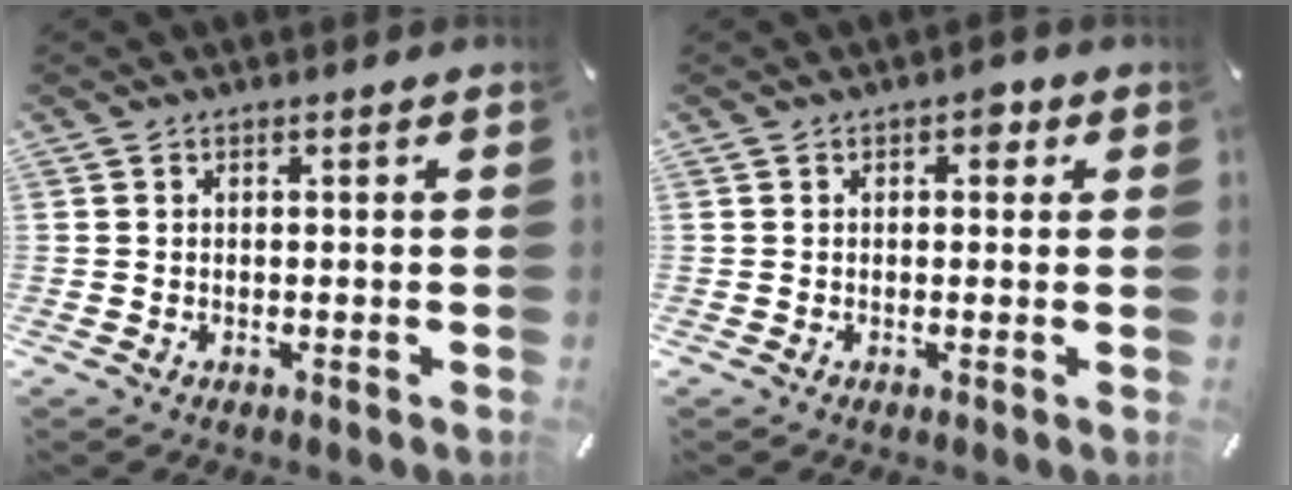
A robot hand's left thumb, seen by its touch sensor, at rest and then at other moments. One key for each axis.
{"total": 2.5, "fx": 0.8, "fy": 1.7, "fz": 1.7, "tx": -0.014, "ty": -0.001, "tz": 0.006}